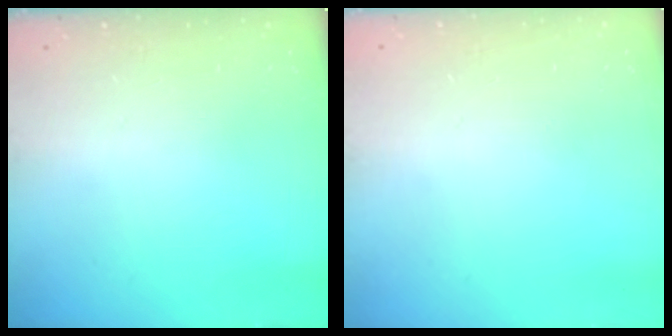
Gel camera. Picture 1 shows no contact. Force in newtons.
{"total": 0.0}